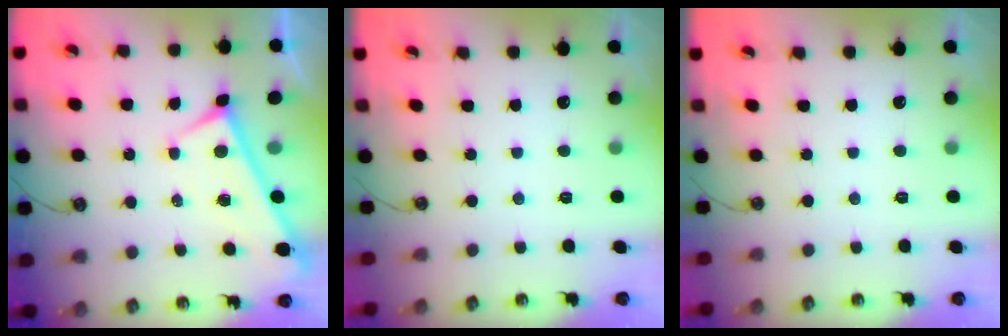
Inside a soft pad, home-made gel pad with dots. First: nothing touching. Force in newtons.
{"total": 0.0}
{"total": 0.0}